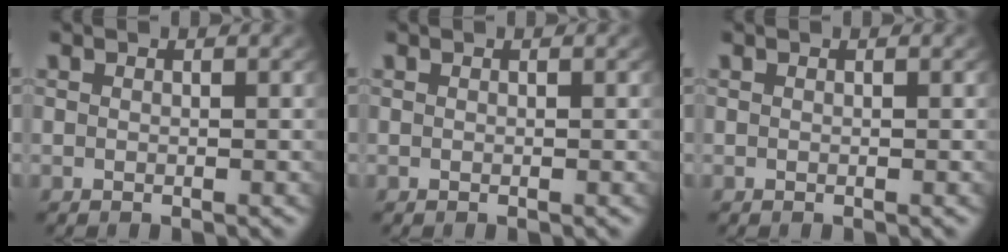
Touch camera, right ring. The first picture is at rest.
{"total": 0.0}
{"total": 0.0}